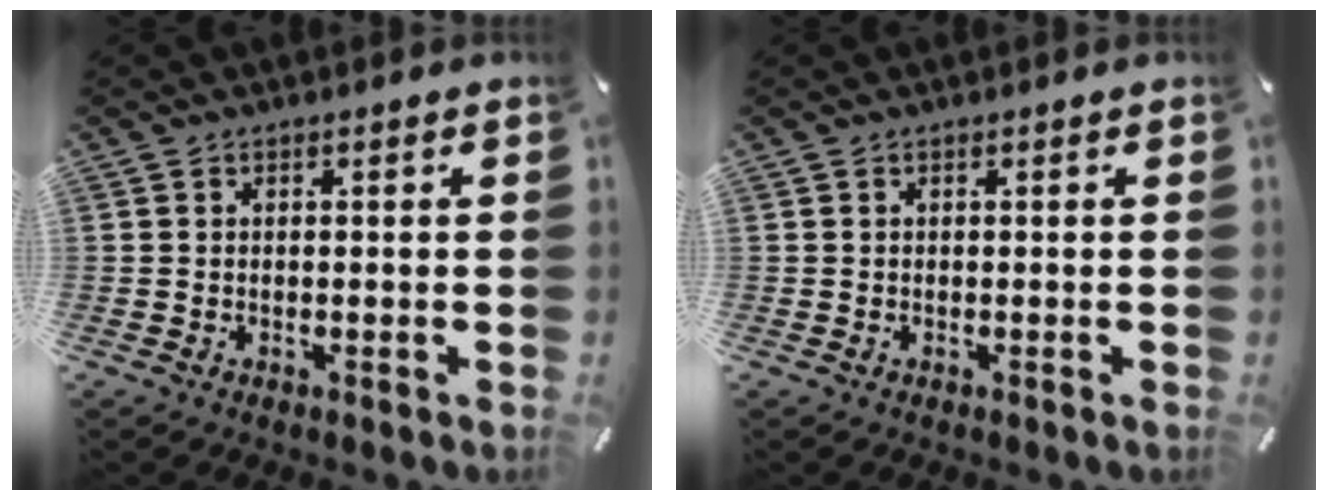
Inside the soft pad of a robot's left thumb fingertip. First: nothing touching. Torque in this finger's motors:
{"motor_torque": [0.00, 0.00, -0.05, 0.05, -0.02]}